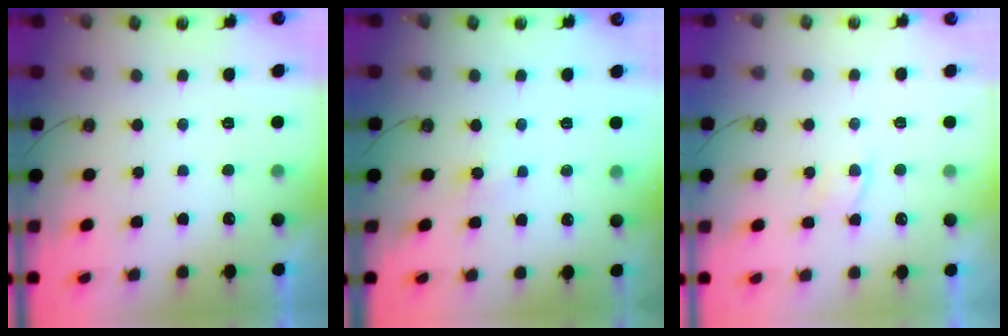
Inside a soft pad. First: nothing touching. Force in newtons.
{"total": 4.2, "press": 4.2, "slide": 0.4}
{"total": 4.5, "press": 4.5, "slide": 0.6}